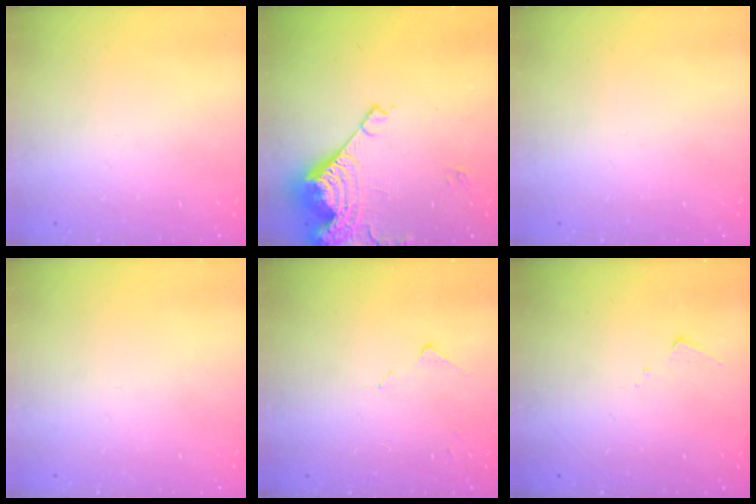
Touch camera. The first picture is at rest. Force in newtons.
{"total": 12.9, "press": 12.8, "slide": 1.4}
{"total": 0.0}
{"total": 0.0}
{"total": 5.5, "press": 5.4, "slide": 0.8}
{"total": 4.5, "press": 4.5, "slide": 0.2}